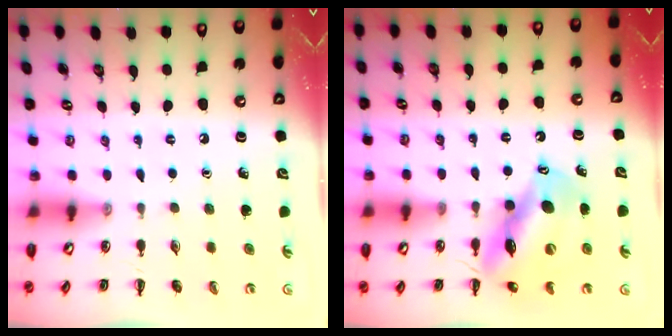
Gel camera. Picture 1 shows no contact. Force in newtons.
{"total": 13.1, "press": 12.5, "slide": 3.7}